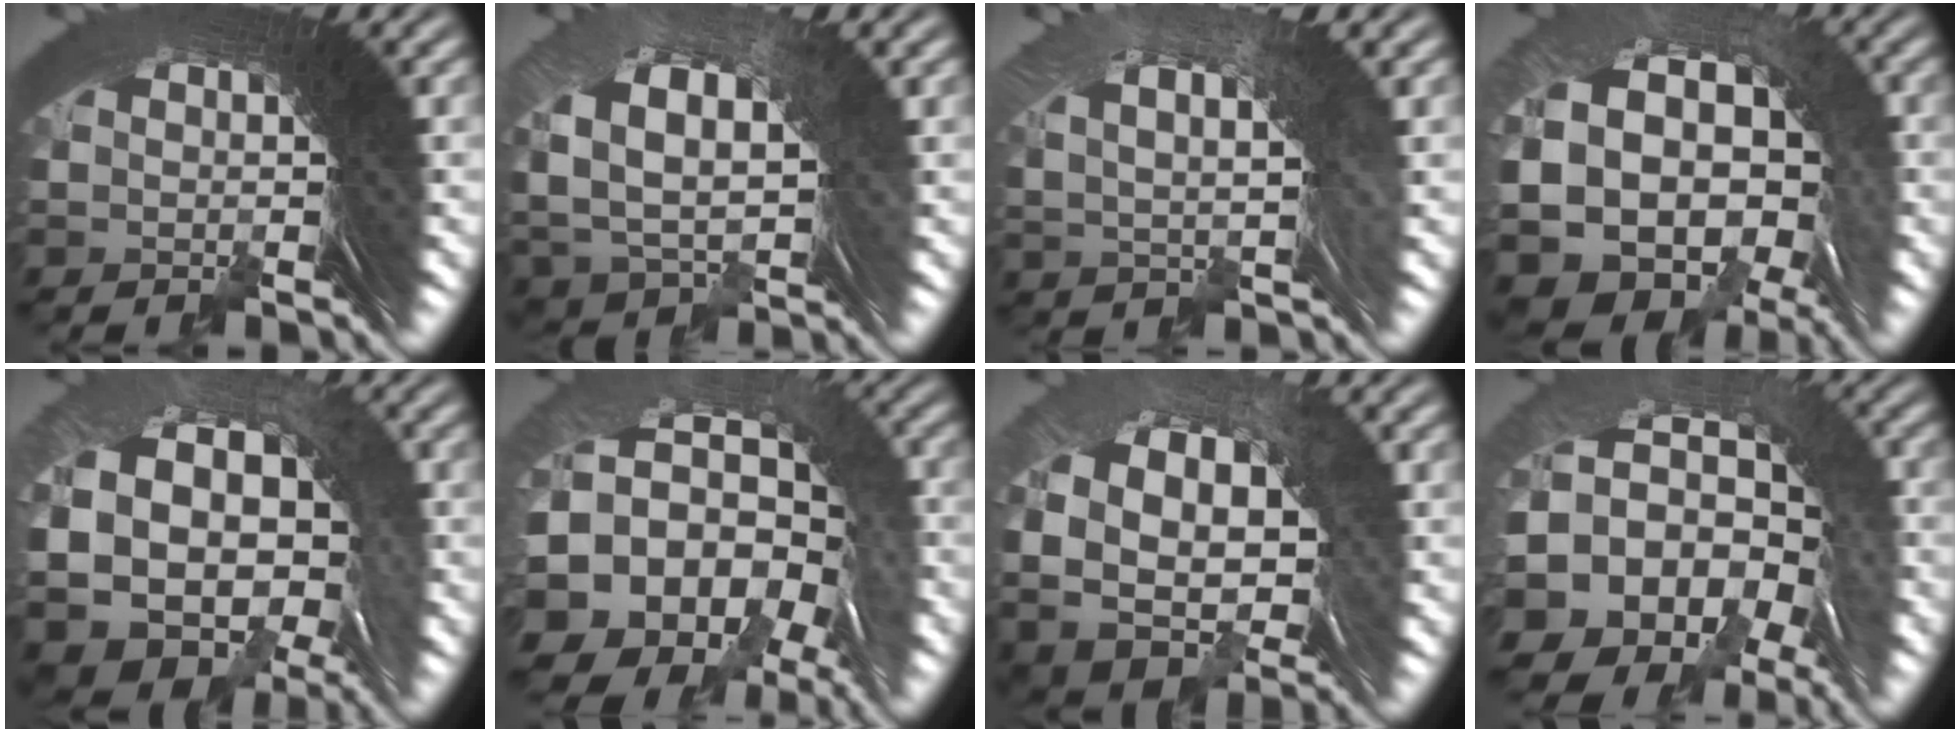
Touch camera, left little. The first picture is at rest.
{"total": 6.4, "force": [0.1, 4.4, 4.6], "torque": [-0.112, -0.017, 0.018]}
{"total": 4.7, "force": [2.1, 1.5, 4.0], "torque": [-0.049, 0.023, 0.032]}
{"total": 15.5, "force": [-2.7, 12.1, 9.4], "torque": [-0.226, -0.065, -0.031]}
{"total": 14.0, "force": [-2.3, 10.5, 9.1], "torque": [-0.205, -0.065, -0.015]}
{"total": 17.0, "force": [-2.1, 12.7, 11.1], "torque": [-0.214, -0.040, -0.034]}
{"total": 10.3, "force": [-0.2, 7.3, 7.2], "torque": [-0.143, -0.021, 0.005]}
{"total": 15.4, "force": [-1.9, 11.7, 9.9], "torque": [-0.194, -0.035, -0.031]}